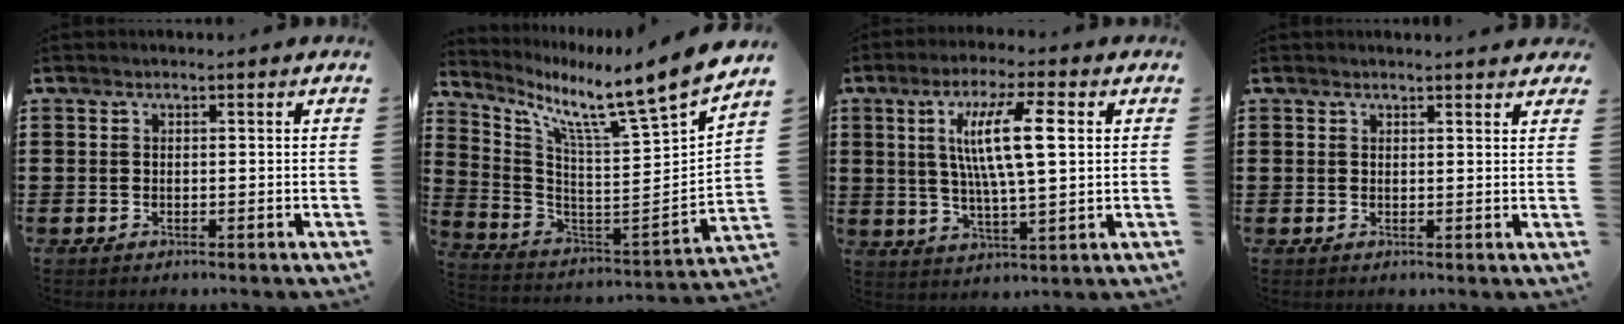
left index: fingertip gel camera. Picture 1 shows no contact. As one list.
[{"total": 9.4, "force": [7.9, -0.8, 5.0], "torque": [-0.118, -0.081, 0.113]}, {"total": 10.8, "force": [2.8, 2.3, 10.1], "torque": [-0.199, 0.012, 0.043]}, {"total": 1.4, "force": [1.3, 0.0, 0.4], "torque": [-0.009, 0.000, 0.026]}]